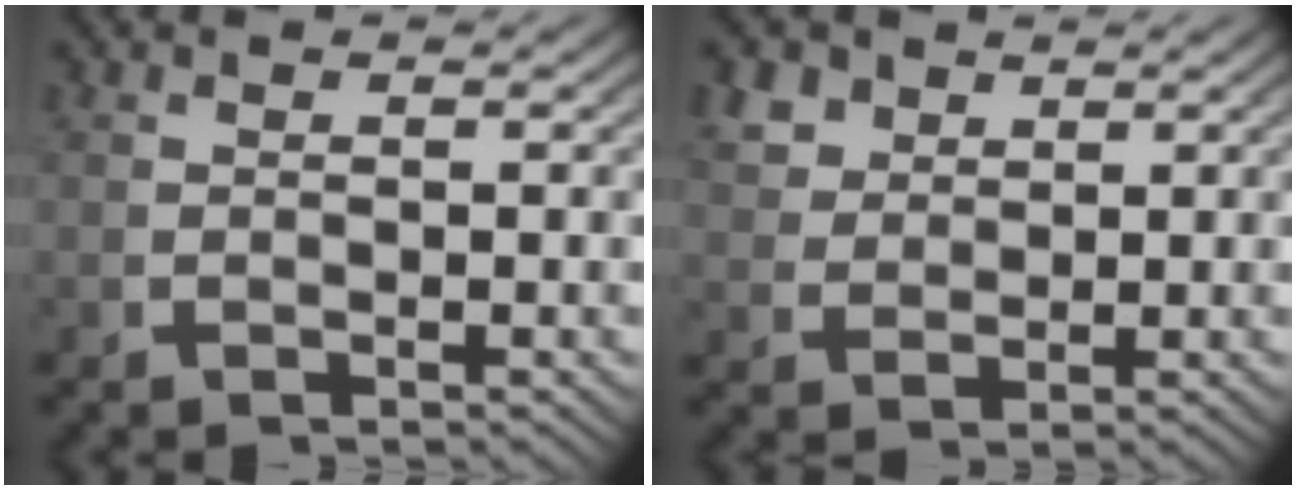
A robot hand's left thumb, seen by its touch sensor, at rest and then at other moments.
{"total": 3.9, "force": [2.5, 2.5, 1.6], "torque": [-0.036, -0.004, 0.055]}